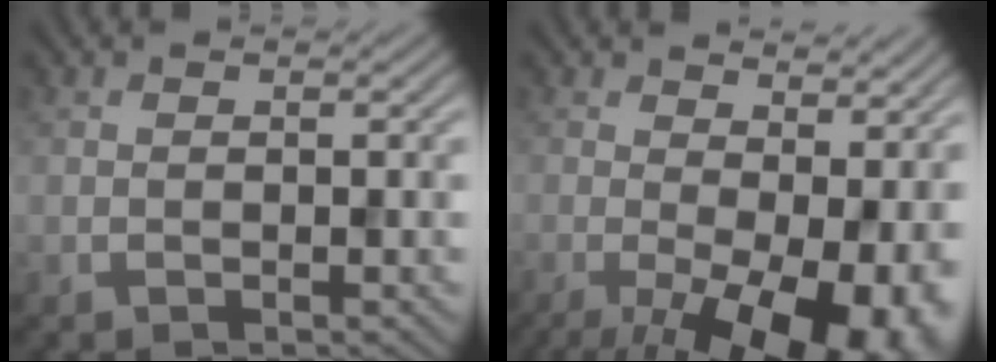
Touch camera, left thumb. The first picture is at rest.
{"total": 15.9, "force": [-3.3, 7.4, 13.7], "torque": [-0.183, -0.029, -0.018]}